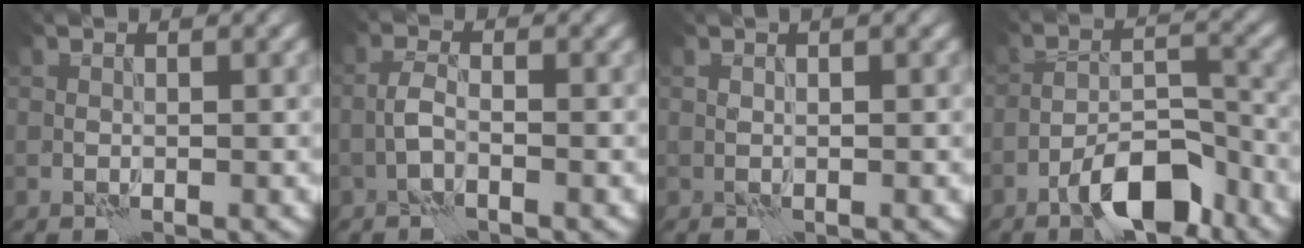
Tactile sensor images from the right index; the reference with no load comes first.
{"total": 0.8, "force": [-0.3, -0.3, 0.7], "torque": [-0.016, 0.004, -0.009]}
{"total": 1.2, "force": [1.0, -0.5, 0.3], "torque": [-0.004, 0.001, 0.019]}
{"total": 6.6, "force": [-4.5, 2.2, 4.4], "torque": [-0.065, 0.011, -0.076]}